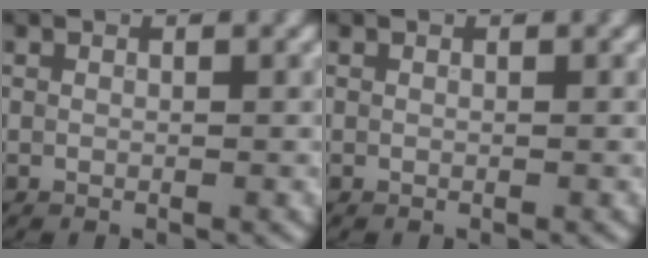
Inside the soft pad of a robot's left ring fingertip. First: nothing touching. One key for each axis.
{"total": 0.0}